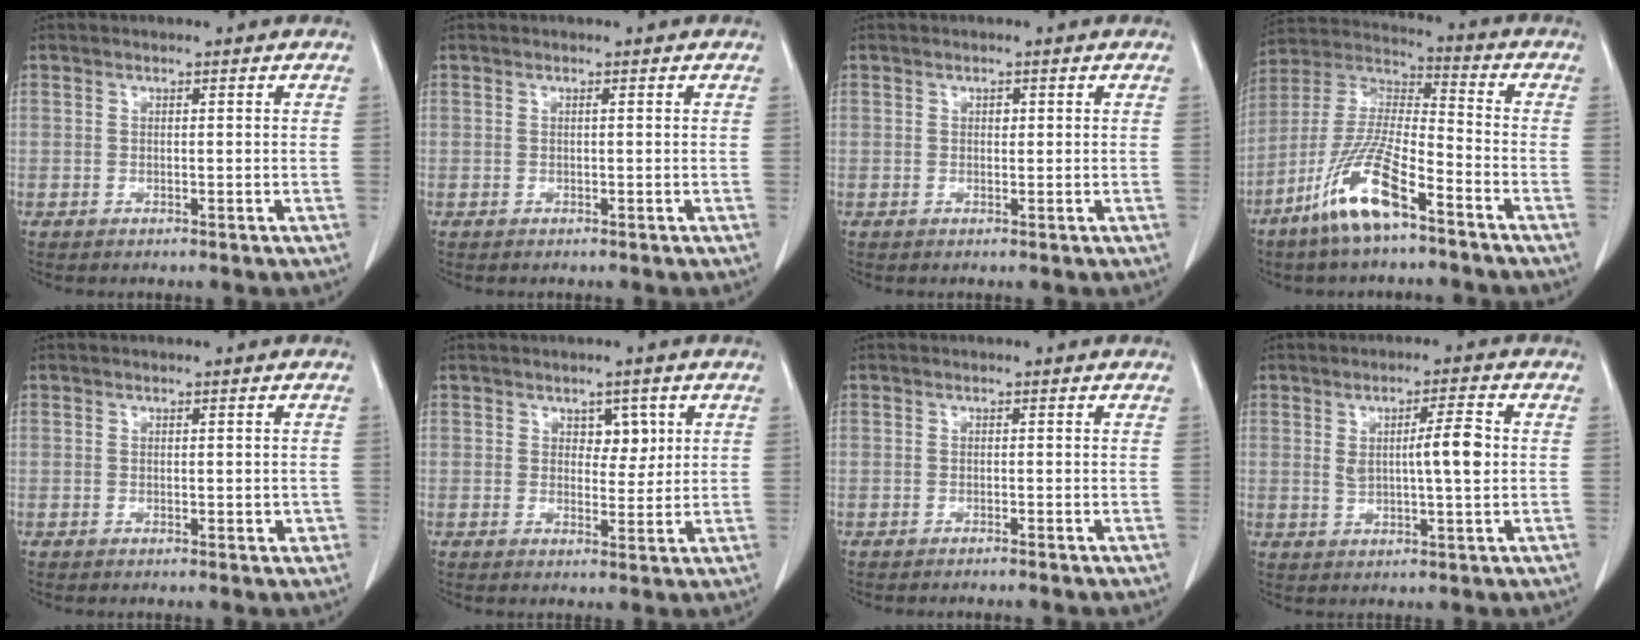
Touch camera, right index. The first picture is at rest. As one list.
[{"total": 0.0}, {"total": 0.7, "force": [0.2, 0.5, 0.4], "torque": [-0.007, 0.001, 0.004]}, {"total": 13.3, "force": [-8.0, 2.3, 10.4], "torque": [-0.222, -0.018, -0.155]}, {"total": 1.6, "force": [-0.1, 0.9, 1.3], "torque": [-0.015, 0.003, 0.002]}, {"total": 3.3, "force": [1.3, 2.1, 2.2], "torque": [-0.020, 0.001, 0.020]}, {"total": 1.3, "force": [-1.1, -0.3, 0.6], "torque": [-0.006, 0.003, -0.015]}, {"total": 6.0, "force": [0.8, 0.8, 5.9], "torque": [-0.095, 0.005, 0.014]}]